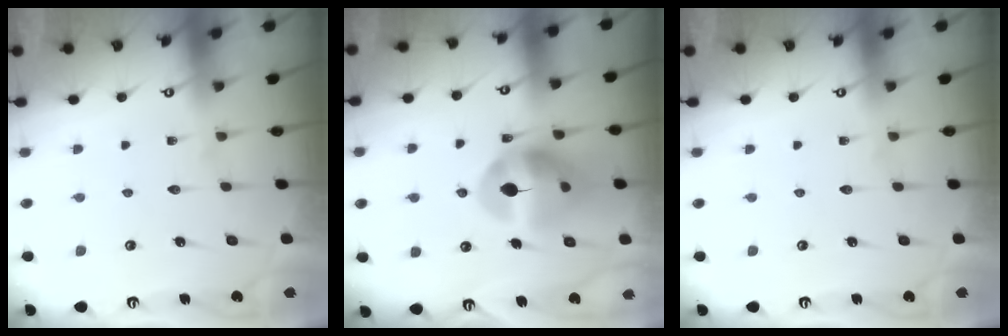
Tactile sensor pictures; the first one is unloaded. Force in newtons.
{"total": 12.8, "press": 12.6, "slide": 1.9}
{"total": 0.0}